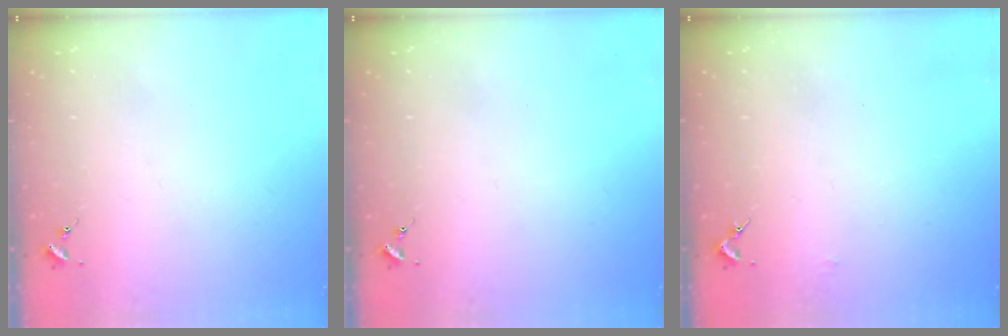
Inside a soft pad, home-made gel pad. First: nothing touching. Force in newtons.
{"total": 0.0}
{"total": 1.4, "press": 1.4, "slide": 0.1}